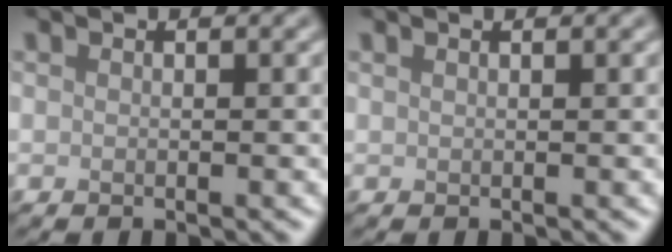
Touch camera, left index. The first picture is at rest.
{"total": 0.7, "force": [0.5, 0.2, 0.4], "torque": [-0.005, 0.000, 0.003]}